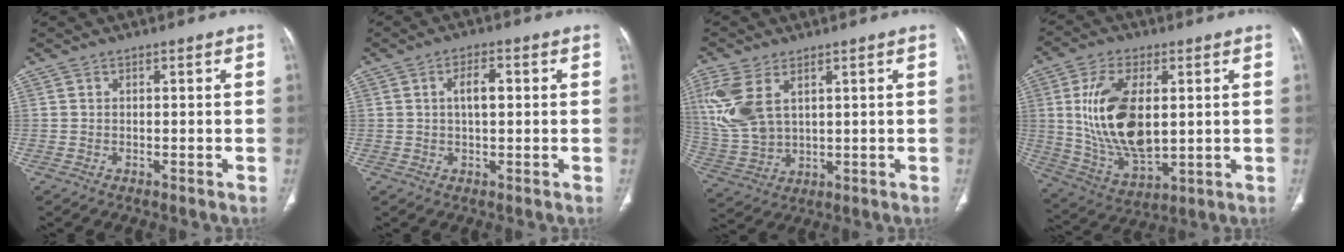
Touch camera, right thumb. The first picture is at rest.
{"total": 4.3, "force": [0.8, 1.9, 3.8], "torque": [-0.065, 0.005, 0.013]}
{"total": 12.8, "force": [4.9, 7.4, 9.2], "torque": [-0.222, -0.008, 0.115]}
{"total": 17.5, "force": [2.3, 9.1, 14.8], "torque": [-0.277, -0.016, 0.056]}